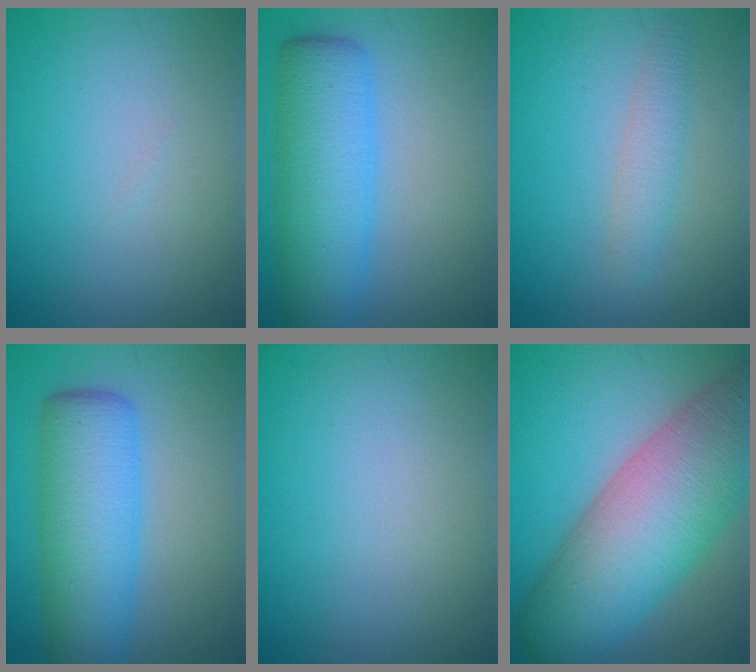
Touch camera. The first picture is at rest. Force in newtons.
{"total": 7.8, "press": 7.8, "slide": 0.1}
{"total": 2.1, "press": 2.1, "slide": 0.1}
{"total": 7.7, "press": 7.7, "slide": 0.2}
{"total": 0.0}
{"total": 13.3, "press": 13.3, "slide": 0.6}